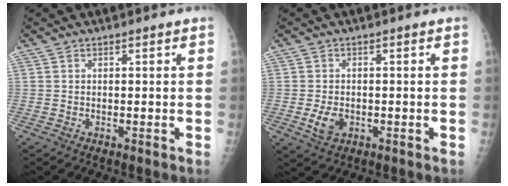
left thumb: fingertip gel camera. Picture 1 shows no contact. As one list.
[{"total": 4.0, "force": [-1.0, 2.8, 2.7], "torque": [-0.049, -0.002, -0.014]}]